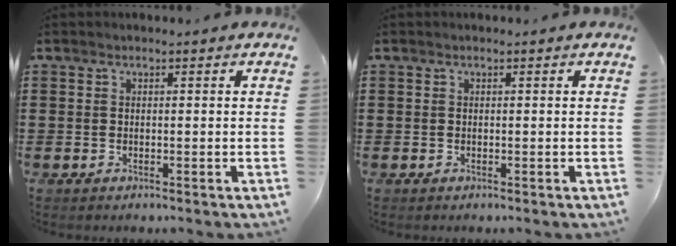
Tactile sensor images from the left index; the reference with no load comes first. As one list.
[{"total": 0.0}]